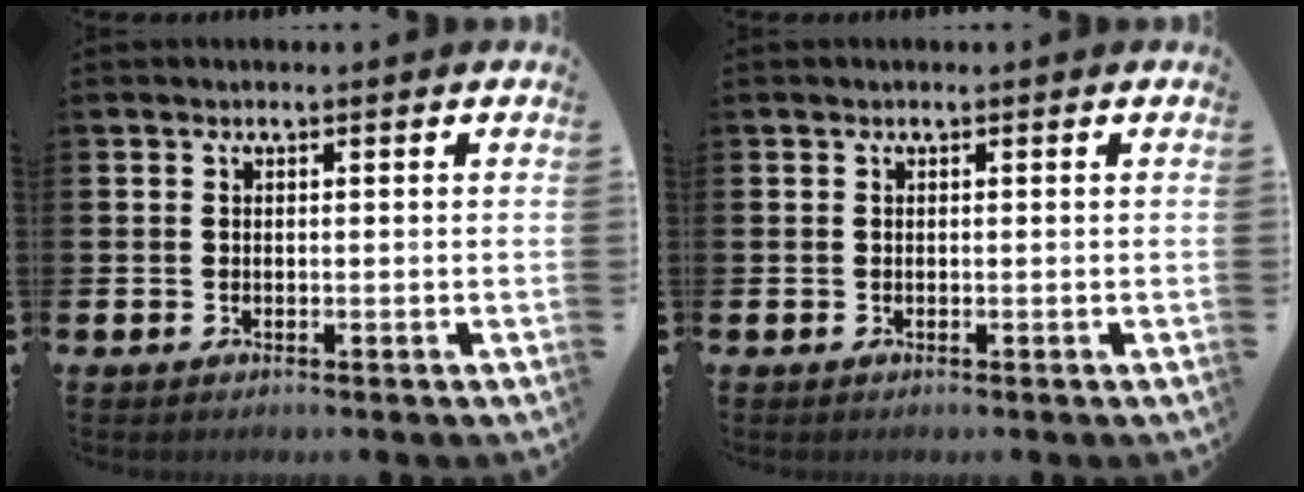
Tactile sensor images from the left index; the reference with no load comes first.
{"total": 0.0}